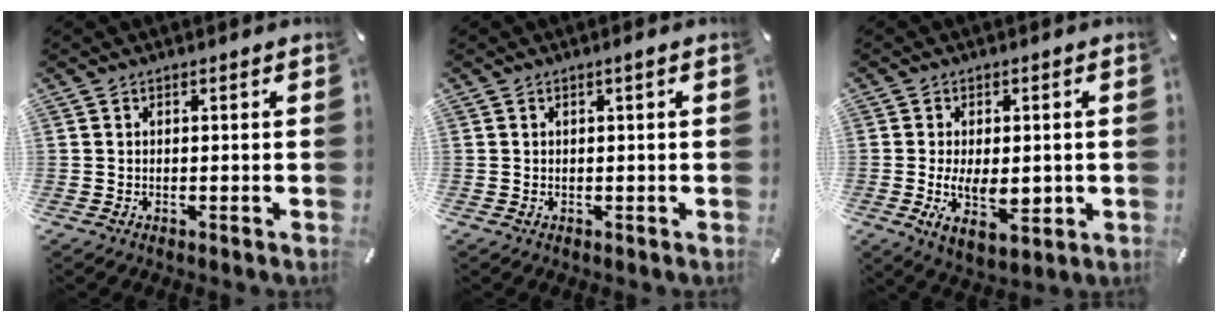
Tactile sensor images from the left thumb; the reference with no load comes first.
{"total": 1.2, "force": [0.2, 0.0, 1.2], "torque": [-0.022, -0.001, 0.003]}
{"total": 9.3, "force": [-1.2, 5.1, 7.6], "torque": [-0.134, -0.013, -0.018]}